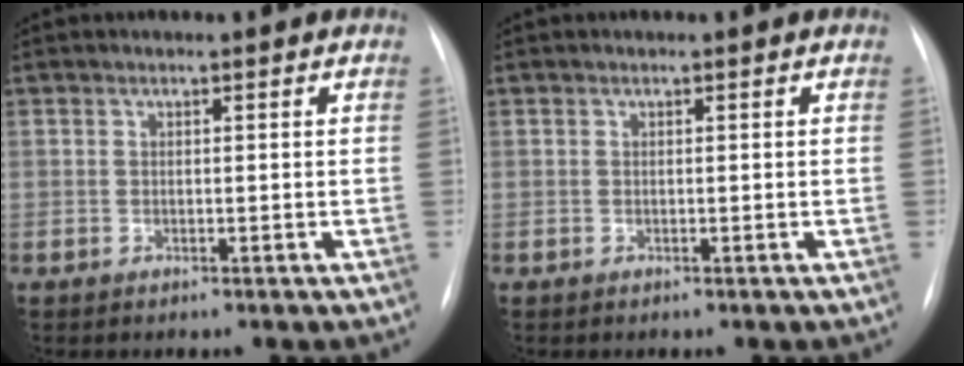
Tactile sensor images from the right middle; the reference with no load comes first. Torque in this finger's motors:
{"motor_torque": [-0.16, -0.16, 0.00, 0.00]}